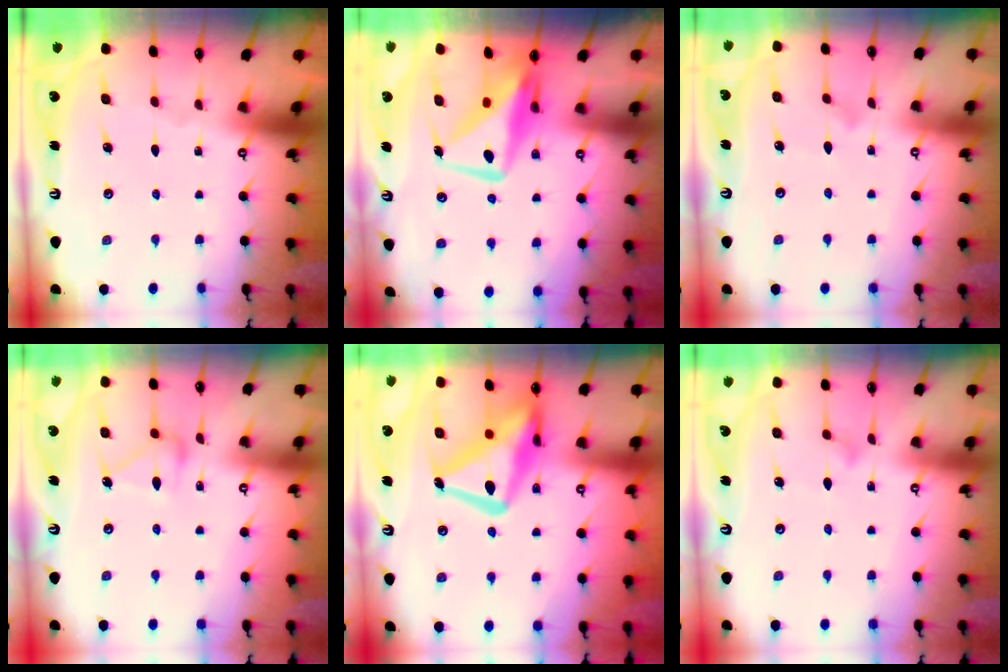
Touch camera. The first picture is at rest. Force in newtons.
{"total": 11.3, "press": 11.2, "slide": 0.9}
{"total": 8.0, "press": 7.9, "slide": 0.4}
{"total": 12.6, "press": 12.5, "slide": 0.6}
{"total": 19.6, "press": 19.5, "slide": 1.7}
{"total": 6.5, "press": 6.5, "slide": 0.4}